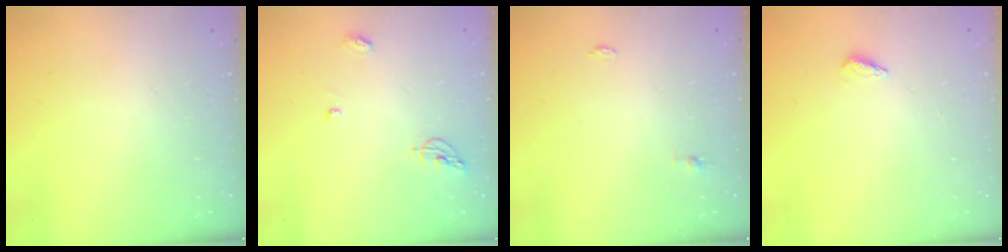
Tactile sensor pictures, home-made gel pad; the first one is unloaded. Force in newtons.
{"total": 6.0, "press": 6.0, "slide": 0.4}
{"total": 3.7, "press": 3.3, "slide": 1.7}
{"total": 2.3, "press": 2.2, "slide": 0.8}